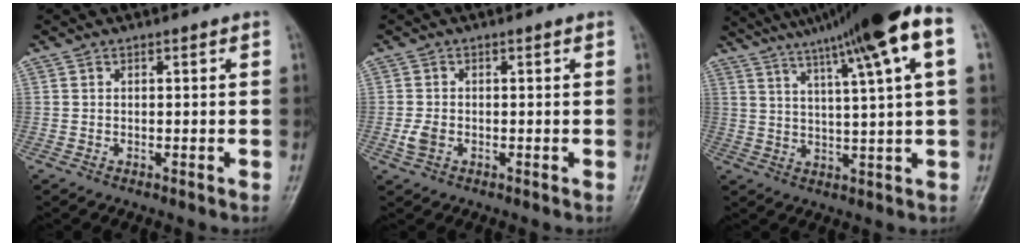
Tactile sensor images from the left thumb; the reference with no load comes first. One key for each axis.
{"total": 2.4, "fx": -0.6, "fy": 1.6, "fz": 1.6, "tx": -0.036, "ty": 0.001, "tz": -0.013}
{"total": 18.2, "fx": 10.3, "fy": 0.4, "fz": 15.0, "tx": -0.232, "ty": 0.006, "tz": 0.147}